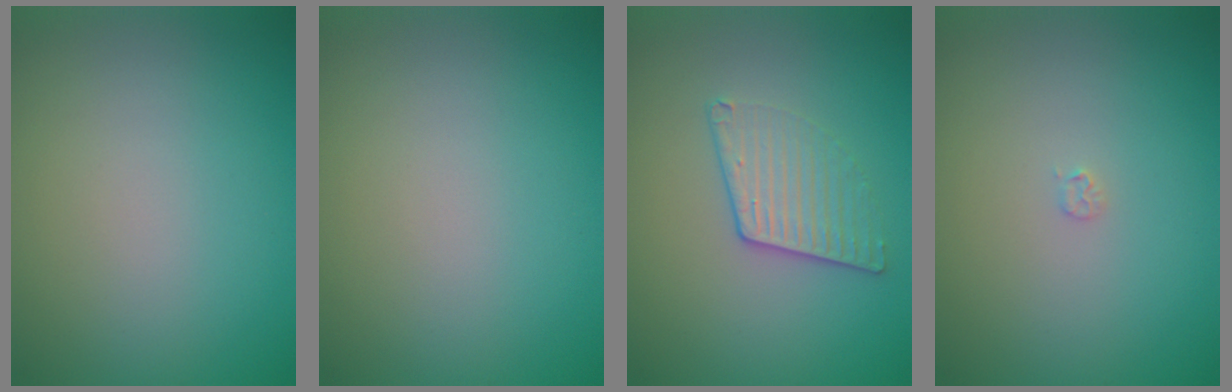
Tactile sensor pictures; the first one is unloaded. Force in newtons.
{"total": 0.0}
{"total": 2.3, "press": 1.9, "slide": 1.3}
{"total": 0.5, "press": 0.5, "slide": 0.1}